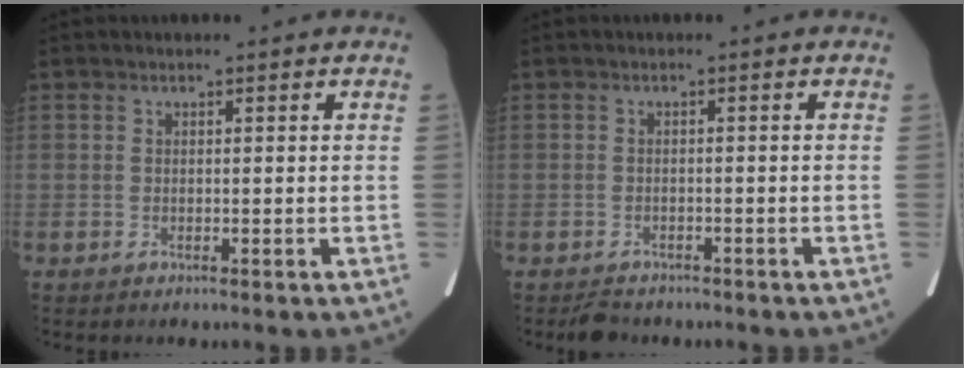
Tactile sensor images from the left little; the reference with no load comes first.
{"total": 2.8, "force": [-2.4, 1.4, 0.5], "torque": [-0.017, -0.003, -0.031]}